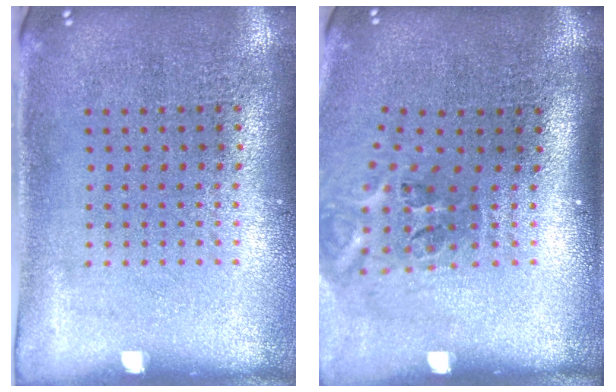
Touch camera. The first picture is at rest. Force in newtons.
{"total": 2.2, "press": 1.4, "slide": 1.7}